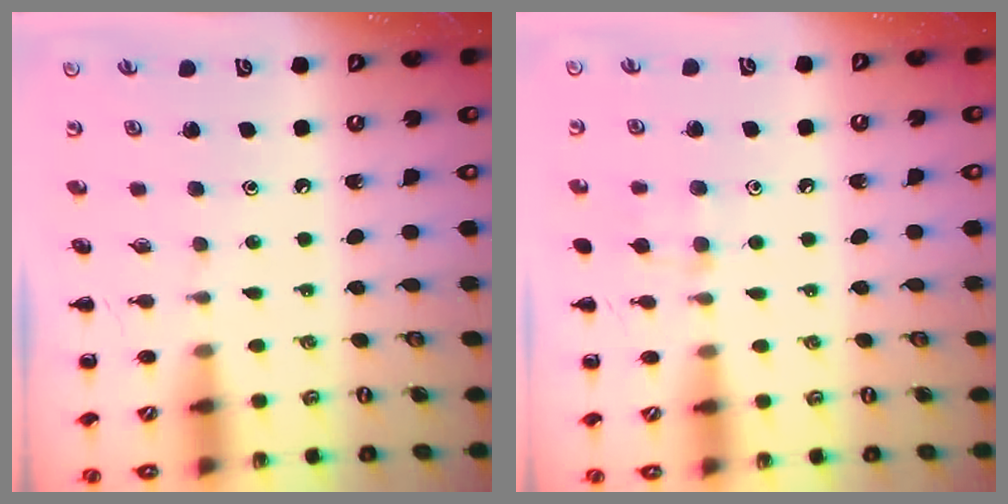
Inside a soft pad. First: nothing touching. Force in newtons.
{"total": 7.5, "press": 7.2, "slide": 2.3}